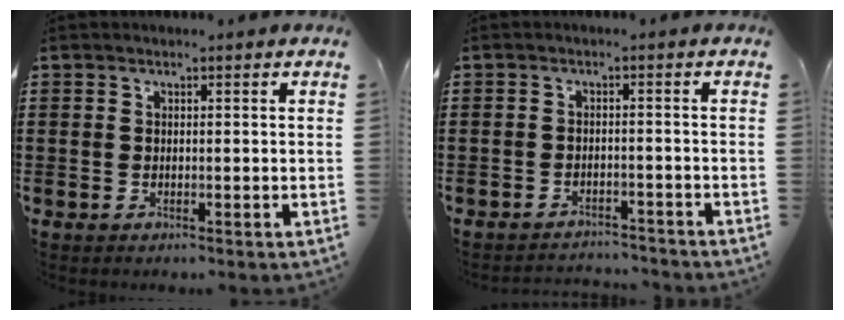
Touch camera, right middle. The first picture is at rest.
{"total": 2.3, "force": [-2.3, 0.2, 0.0], "torque": [-0.007, 0.001, -0.048]}